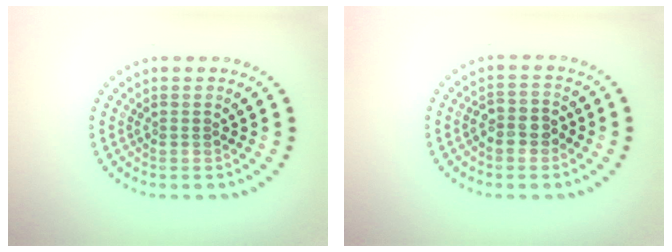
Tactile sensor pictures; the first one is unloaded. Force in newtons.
{"total": 2.2, "press": 2.1, "slide": 0.7}